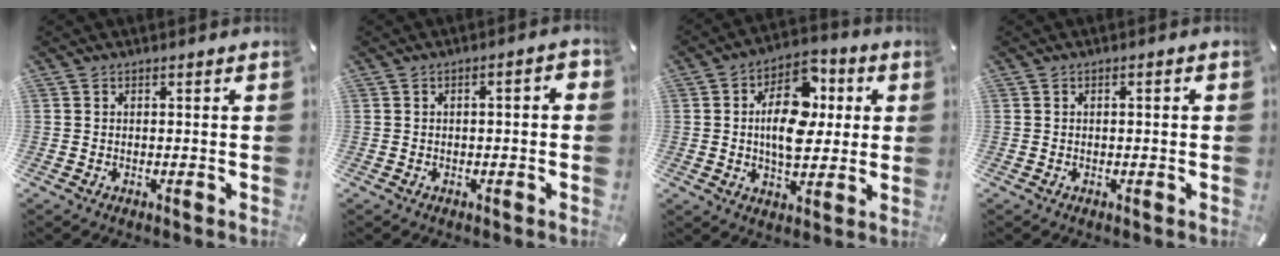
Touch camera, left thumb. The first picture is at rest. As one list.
[{"total": 2.9, "force": [-0.8, 1.1, 2.5], "torque": [-0.042, 0.010, -0.015]}, {"total": 14.9, "force": [2.0, 9.7, 11.1], "torque": [-0.184, 0.005, 0.030]}, {"total": 1.0, "force": [-0.1, 0.4, 1.0], "torque": [-0.016, 0.002, -0.004]}]